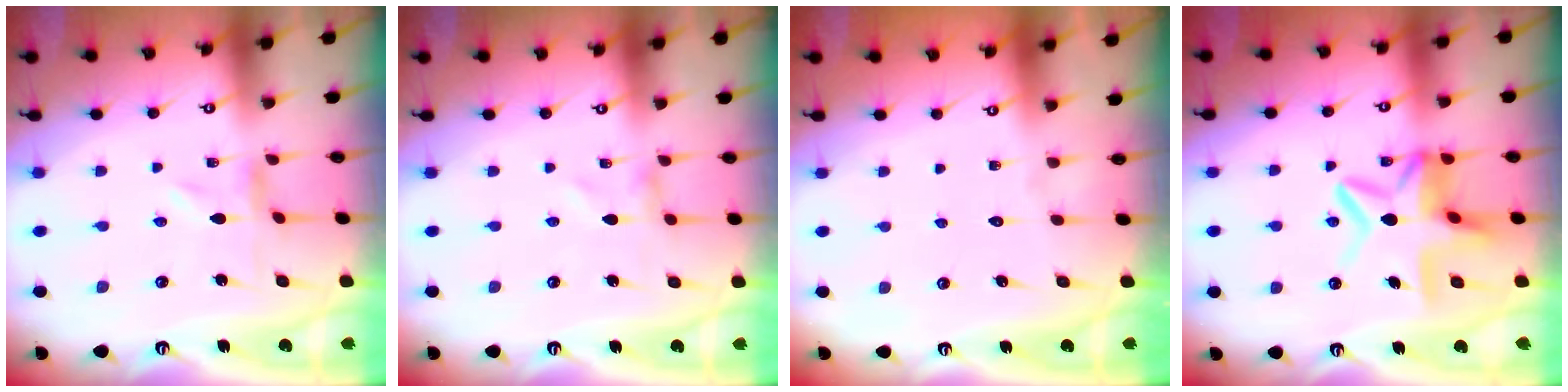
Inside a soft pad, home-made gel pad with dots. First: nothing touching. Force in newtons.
{"total": 0.6, "press": 0.6, "slide": 0.1}
{"total": 1.5, "press": 1.5, "slide": 0.1}
{"total": 12.2, "press": 12.1, "slide": 1.3}